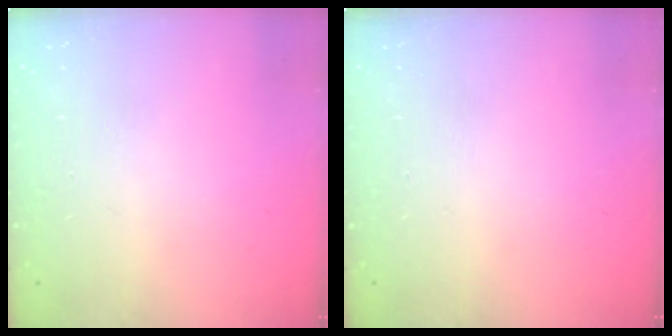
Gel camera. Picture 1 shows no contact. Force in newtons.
{"total": 0.0}